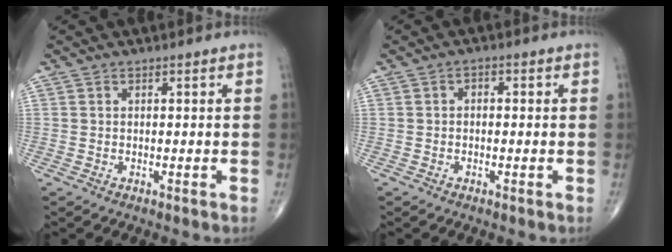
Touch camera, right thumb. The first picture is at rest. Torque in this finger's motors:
{"motor_torque": [-0.40, -0.23, 0.17, 0.22, 0.06]}